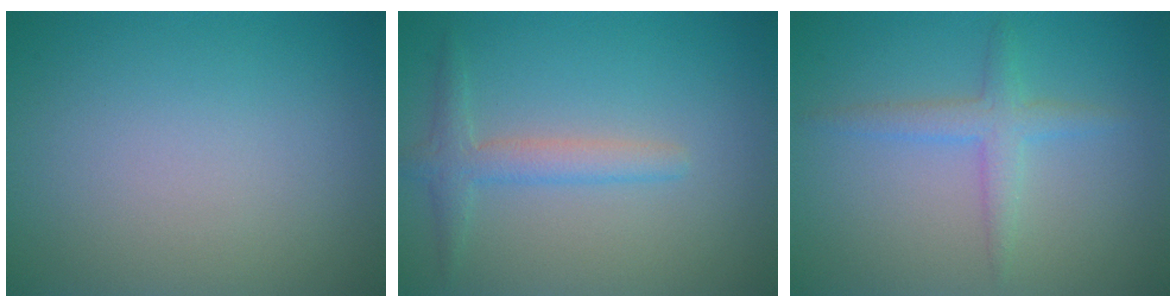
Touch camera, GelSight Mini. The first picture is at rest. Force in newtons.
{"total": 2.4, "press": 2.4, "slide": 0.1}
{"total": 2.3, "press": 2.3, "slide": 0.1}